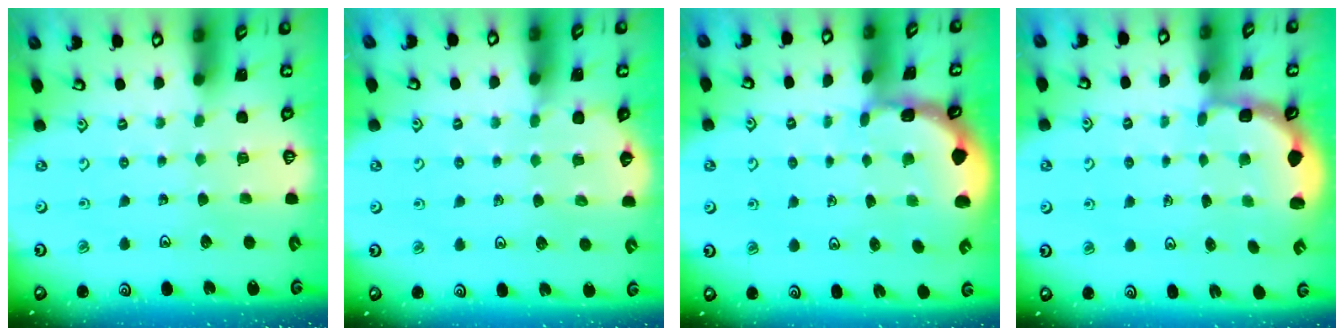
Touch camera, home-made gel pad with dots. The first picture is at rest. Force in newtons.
{"total": 4.3, "press": 4.2, "slide": 0.7}
{"total": 1.4, "press": 1.4, "slide": 0.0}
{"total": 2.5, "press": 1.9, "slide": 1.6}